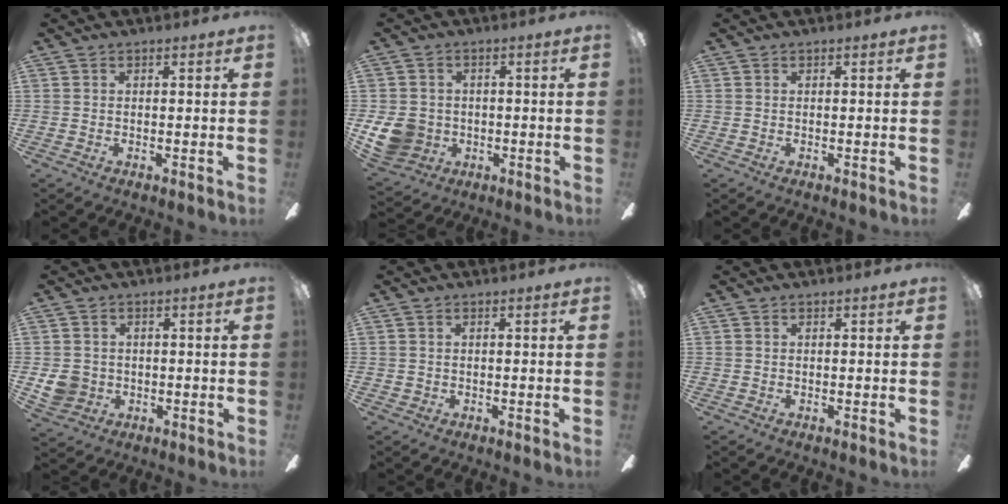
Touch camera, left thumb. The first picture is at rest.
{"total": 9.3, "force": [-1.3, 8.3, 3.9], "torque": [-0.096, 0.012, -0.020]}
{"total": 0.0}
{"total": 5.8, "force": [-0.4, 5.5, 1.8], "torque": [-0.037, 0.010, -0.005]}
{"total": 0.7, "force": [0.1, 0.7, 0.1], "torque": [-0.002, 0.005, 0.001]}
{"total": 0.0}